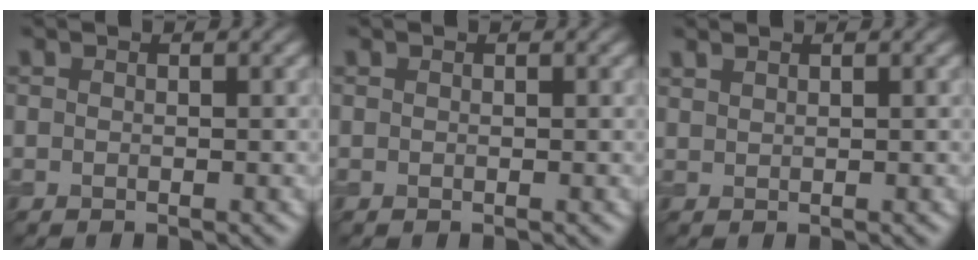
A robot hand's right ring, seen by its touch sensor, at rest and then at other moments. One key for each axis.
{"total": 0.0}
{"total": 0.9, "fx": 0.8, "fy": 0.2, "fz": 0.3, "tx": -0.006, "ty": 0.000, "tz": 0.019}